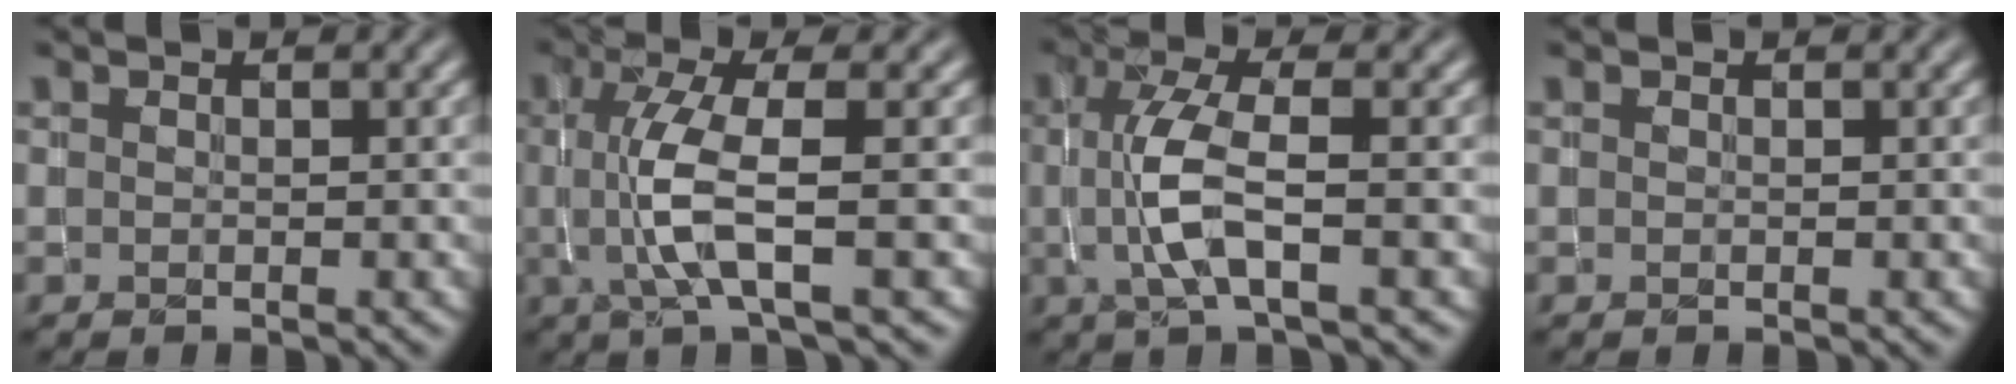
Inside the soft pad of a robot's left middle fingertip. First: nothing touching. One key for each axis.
{"total": 5.0, "fx": -0.5, "fy": 1.0, "fz": 4.8, "tx": -0.109, "ty": -0.002, "tz": -0.008}
{"total": 4.5, "fx": -0.4, "fy": 1.1, "fz": 4.3, "tx": -0.100, "ty": 0.000, "tz": -0.009}
{"total": 0.0}